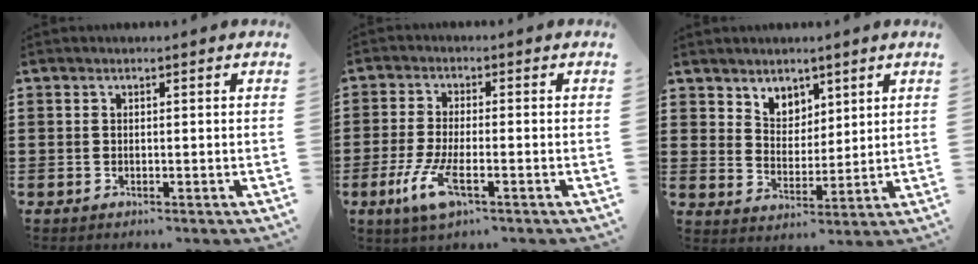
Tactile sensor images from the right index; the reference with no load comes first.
{"total": 6.5, "force": [-2.7, 1.6, 5.7], "torque": [-0.132, -0.020, -0.053]}
{"total": 4.8, "force": [3.7, 3.0, 0.2], "torque": [-0.024, -0.001, 0.070]}